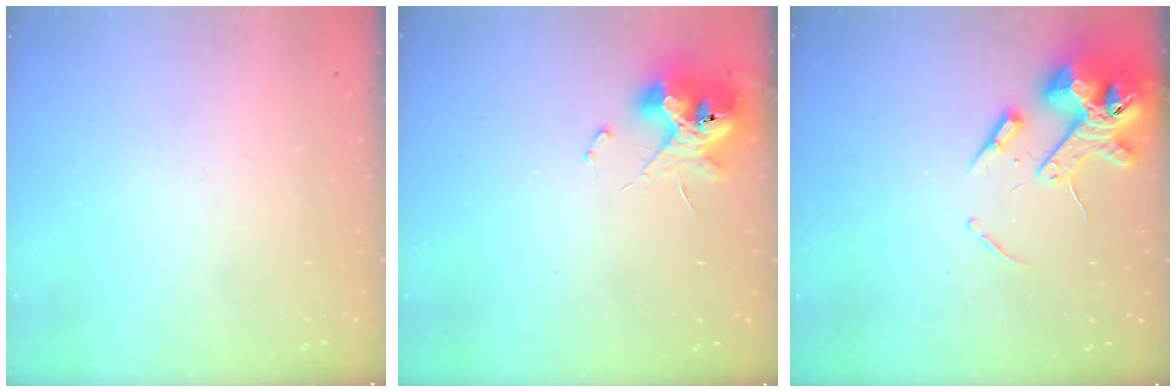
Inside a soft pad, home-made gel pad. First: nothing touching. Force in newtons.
{"total": 12.2, "press": 12.2, "slide": 1.1}
{"total": 14.3, "press": 14.1, "slide": 2.0}